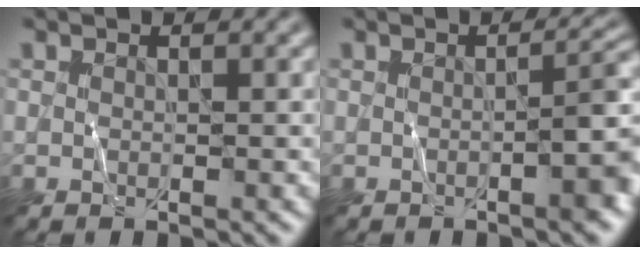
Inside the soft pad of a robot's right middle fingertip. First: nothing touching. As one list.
[{"total": 4.0, "force": [-0.9, 0.9, 3.8], "torque": [-0.044, 0.011, -0.015]}]